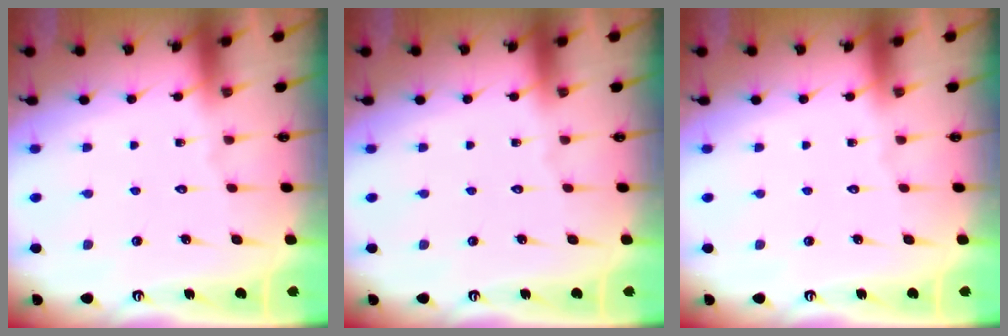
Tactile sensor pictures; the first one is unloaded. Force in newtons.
{"total": 0.0}
{"total": 0.0}